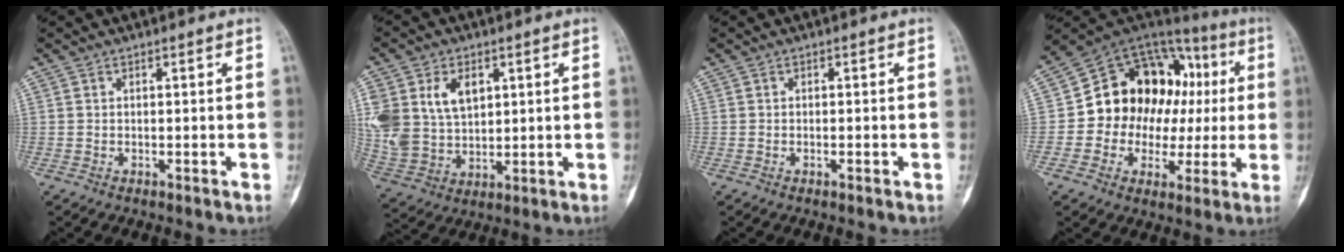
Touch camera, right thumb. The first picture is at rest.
{"total": 14.9, "force": [4.6, 10.5, 9.4], "torque": [-0.192, -0.009, 0.105]}
{"total": 0.8, "force": [-0.4, 0.2, 0.7], "torque": [-0.013, 0.003, -0.004]}
{"total": 20.9, "force": [1.5, 15.9, 13.5], "torque": [-0.141, 0.052, 0.030]}